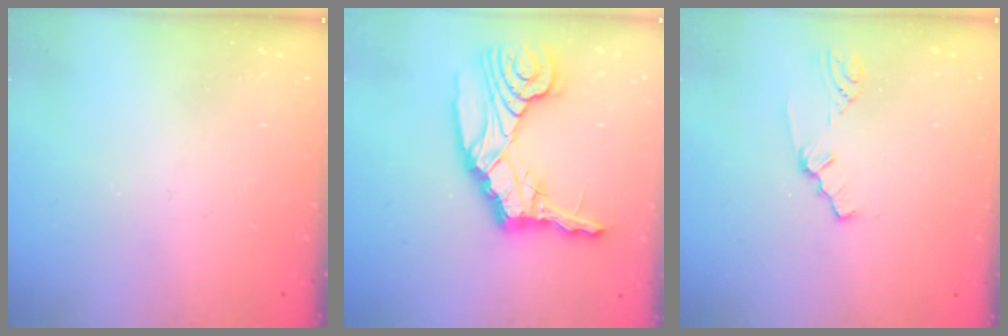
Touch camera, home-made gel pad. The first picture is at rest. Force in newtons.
{"total": 17.8, "press": 17.6, "slide": 2.6}
{"total": 1.5, "press": 1.5, "slide": 0.3}